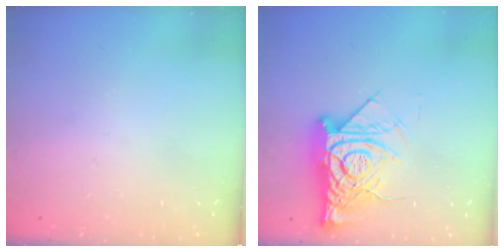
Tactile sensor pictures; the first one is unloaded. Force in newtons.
{"total": 16.6, "press": 16.6, "slide": 1.8}